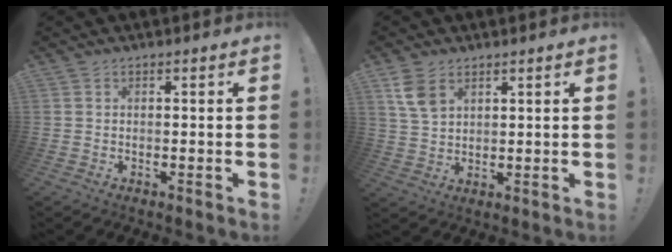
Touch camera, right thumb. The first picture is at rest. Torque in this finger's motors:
{"motor_torque": [-0.03, 0.08, 0.11, 0.30, 0.02]}